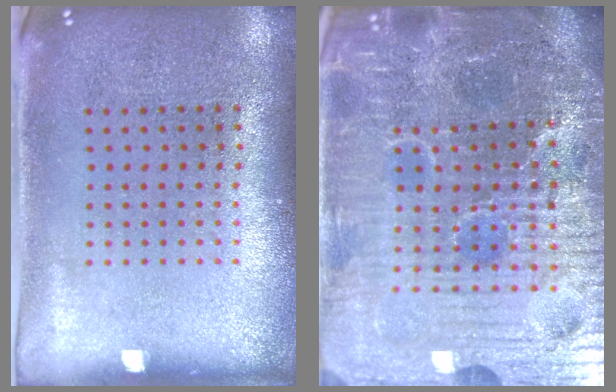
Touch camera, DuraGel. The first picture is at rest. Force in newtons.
{"total": 7.2, "press": 6.5, "slide": 3.2}